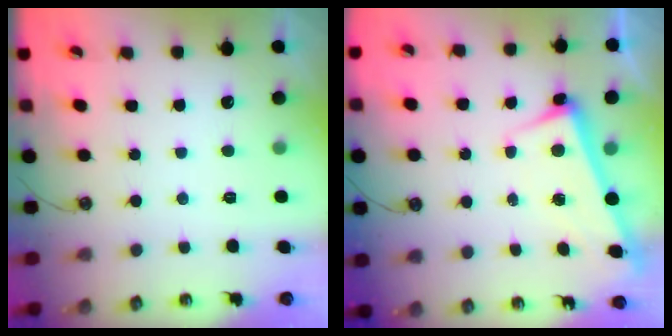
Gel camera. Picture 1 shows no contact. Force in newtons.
{"total": 2.6, "press": 2.5, "slide": 0.6}